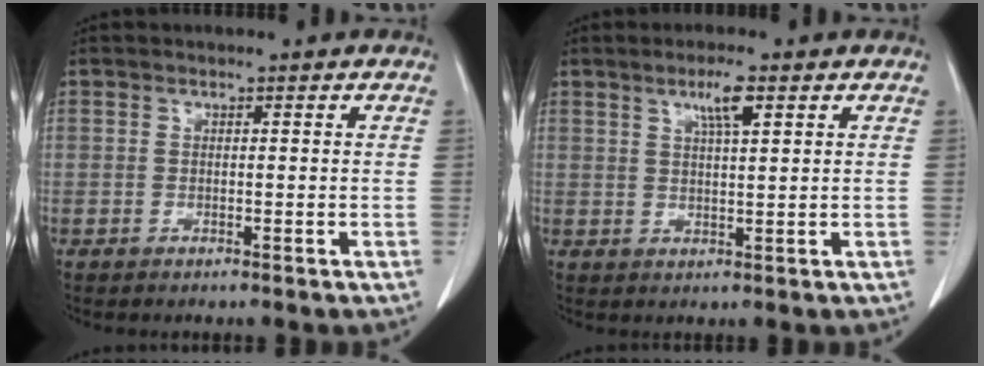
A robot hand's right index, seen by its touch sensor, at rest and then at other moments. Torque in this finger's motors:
{"motor_torque": [0.28, 0.19, 0.07, 0.03]}